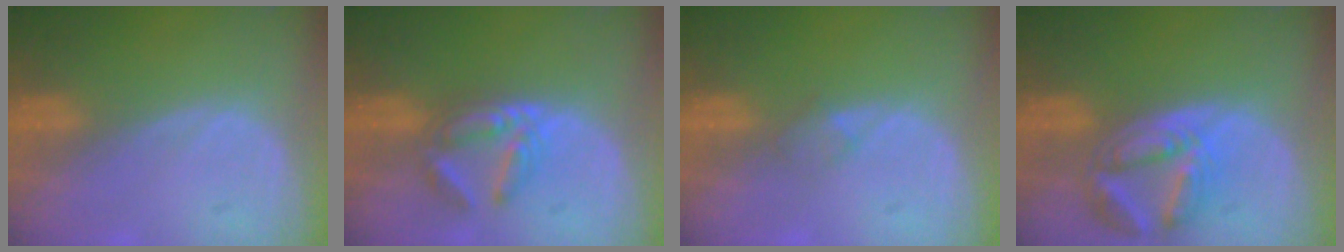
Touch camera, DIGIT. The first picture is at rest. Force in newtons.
{"total": 5.8, "press": 4.9, "slide": 3.1}
{"total": 1.4, "press": 1.4, "slide": 0.1}
{"total": 7.9, "press": 7.0, "slide": 3.6}